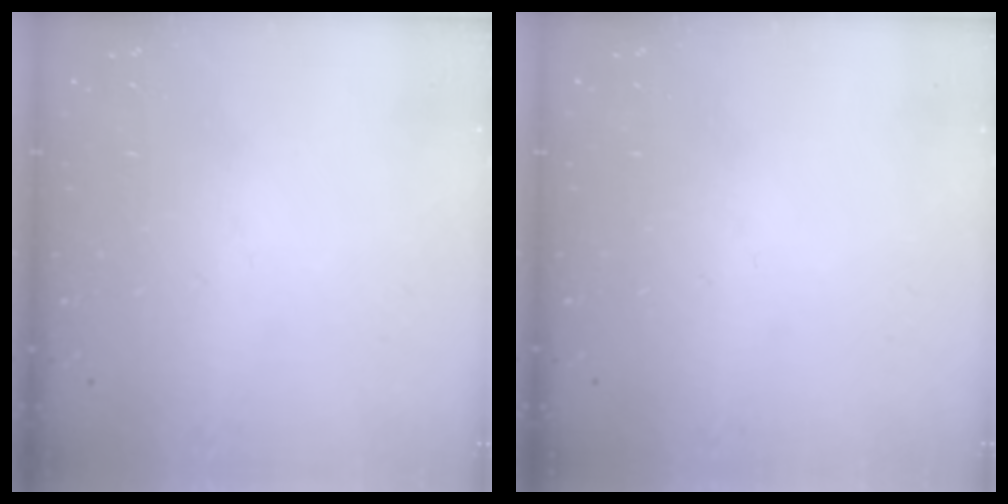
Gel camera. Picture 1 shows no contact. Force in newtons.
{"total": 0.0}